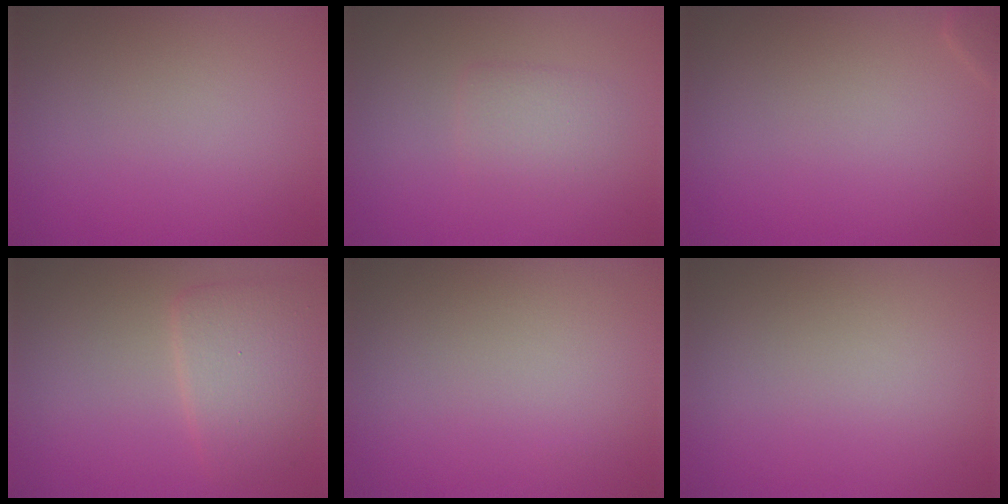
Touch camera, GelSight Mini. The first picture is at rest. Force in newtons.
{"total": 1.7, "press": 1.7, "slide": 0.3}
{"total": 0.6, "press": 0.6, "slide": 0.0}
{"total": 3.7, "press": 3.7, "slide": 0.1}
{"total": 0.0}
{"total": 0.0}